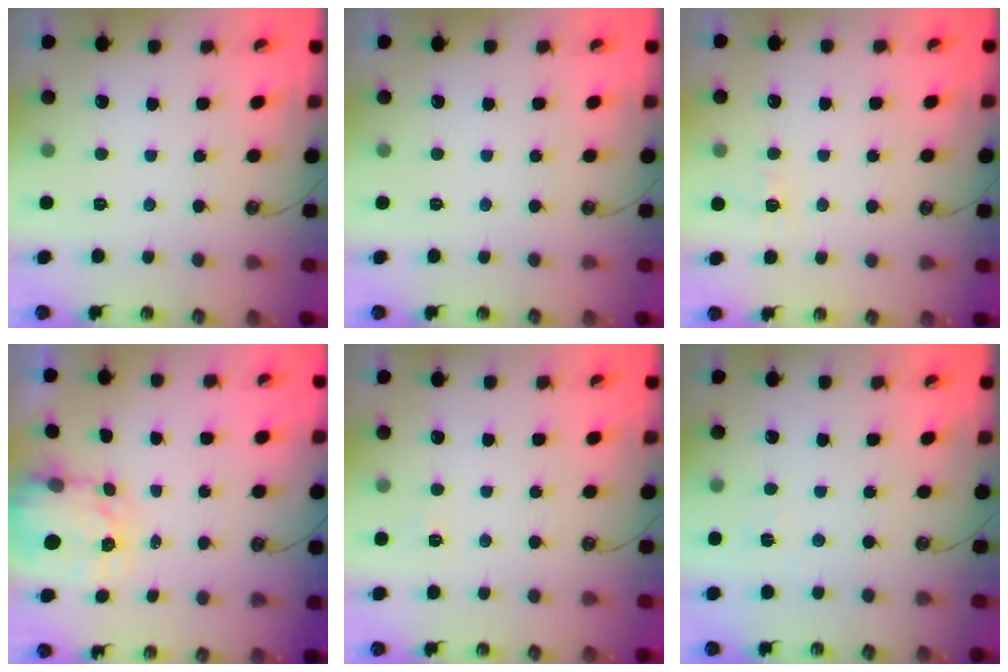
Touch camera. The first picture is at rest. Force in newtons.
{"total": 0.0}
{"total": 6.2, "press": 6.1, "slide": 0.8}
{"total": 3.3, "press": 3.3, "slide": 0.4}
{"total": 2.7, "press": 2.7, "slide": 0.3}
{"total": 2.6, "press": 2.6, "slide": 0.2}